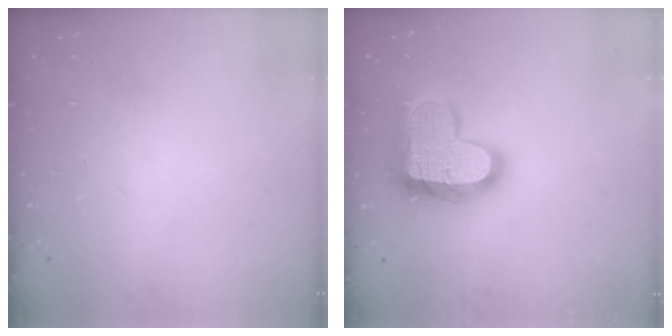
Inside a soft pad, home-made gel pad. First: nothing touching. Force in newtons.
{"total": 19.9, "press": 19.9, "slide": 1.3}